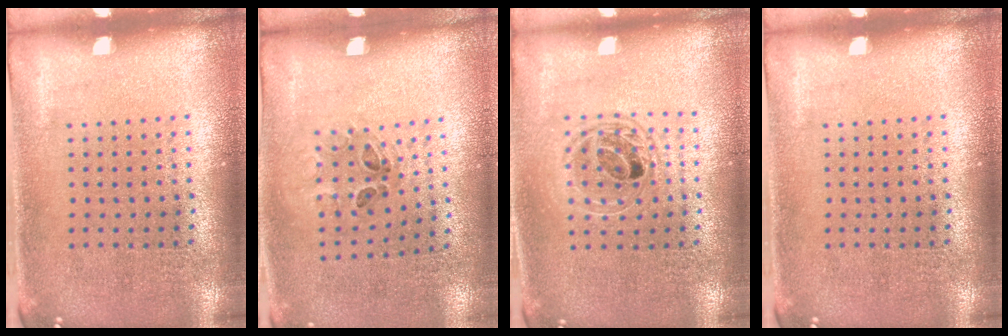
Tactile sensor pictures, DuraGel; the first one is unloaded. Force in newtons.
{"total": 1.2, "press": 0.7, "slide": 1.0}
{"total": 1.6, "press": 1.3, "slide": 0.8}
{"total": 0.0}